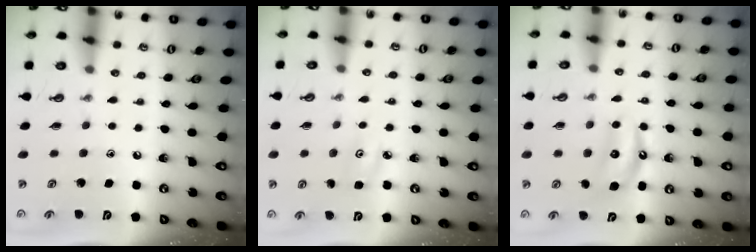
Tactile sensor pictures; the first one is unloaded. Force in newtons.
{"total": 4.2, "press": 4.2, "slide": 0.4}
{"total": 5.8, "press": 5.8, "slide": 0.7}